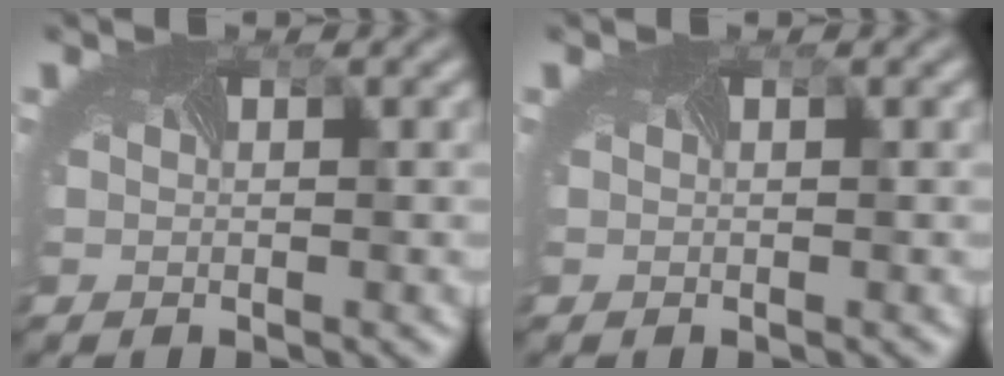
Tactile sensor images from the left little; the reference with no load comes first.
{"total": 0.0}